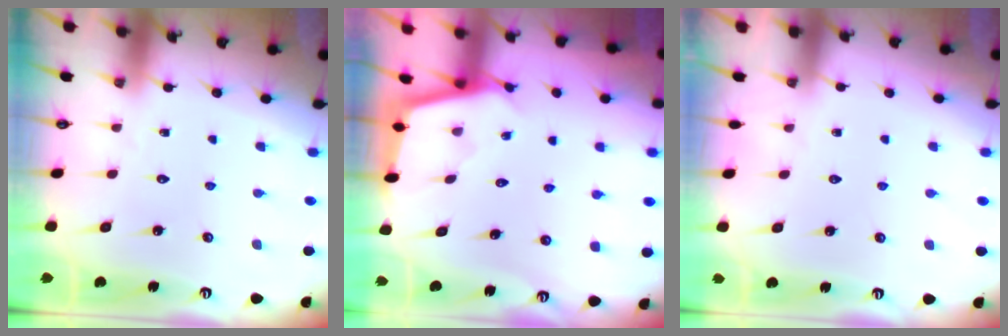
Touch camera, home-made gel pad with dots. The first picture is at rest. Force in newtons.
{"total": 2.5, "press": 2.5, "slide": 0.1}
{"total": 0.0}